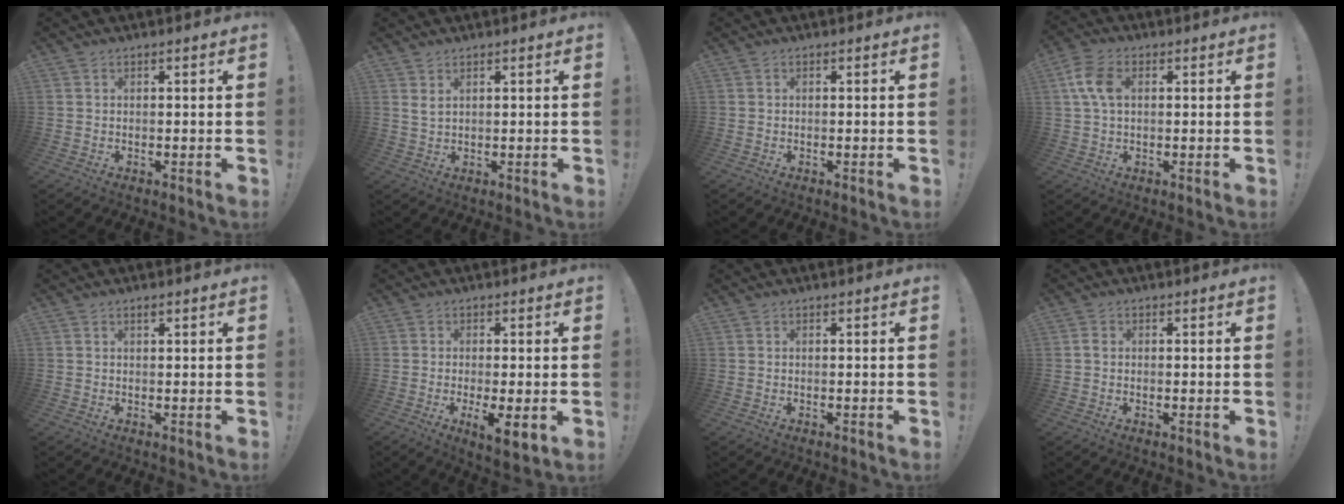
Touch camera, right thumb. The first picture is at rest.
{"total": 2.6, "force": [1.5, 0.9, 1.8], "torque": [-0.032, -0.004, 0.028]}
{"total": 0.0}
{"total": 7.9, "force": [1.6, 5.0, 5.9], "torque": [-0.117, 0.009, 0.032]}
{"total": 1.0, "force": [0.8, 0.3, 0.6], "torque": [-0.006, -0.003, 0.014]}
{"total": 7.0, "force": [-0.8, 1.6, 6.7], "torque": [-0.102, -0.015, -0.010]}
{"total": 0.0}
{"total": 1.2, "force": [0.1, 1.0, 0.6], "torque": [-0.009, 0.005, 0.001]}